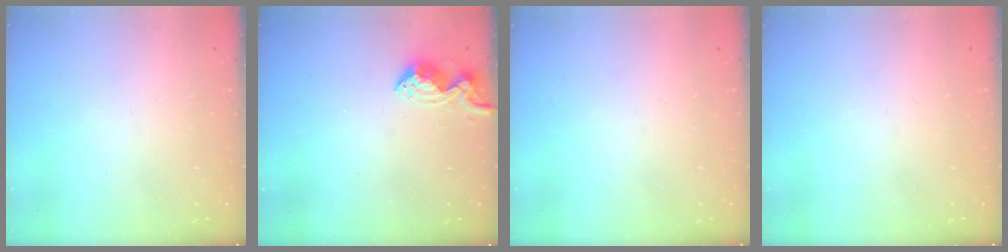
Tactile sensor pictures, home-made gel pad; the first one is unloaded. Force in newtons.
{"total": 9.1, "press": 9.1, "slide": 0.3}
{"total": 0.0}
{"total": 0.0}